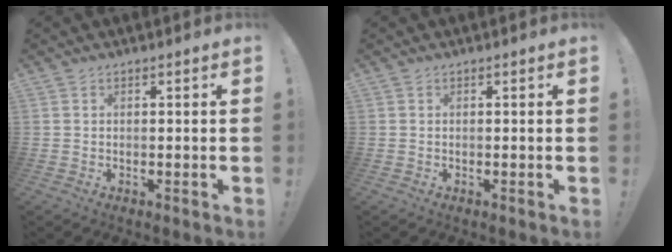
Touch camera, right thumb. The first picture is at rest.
{"total": 0.0}